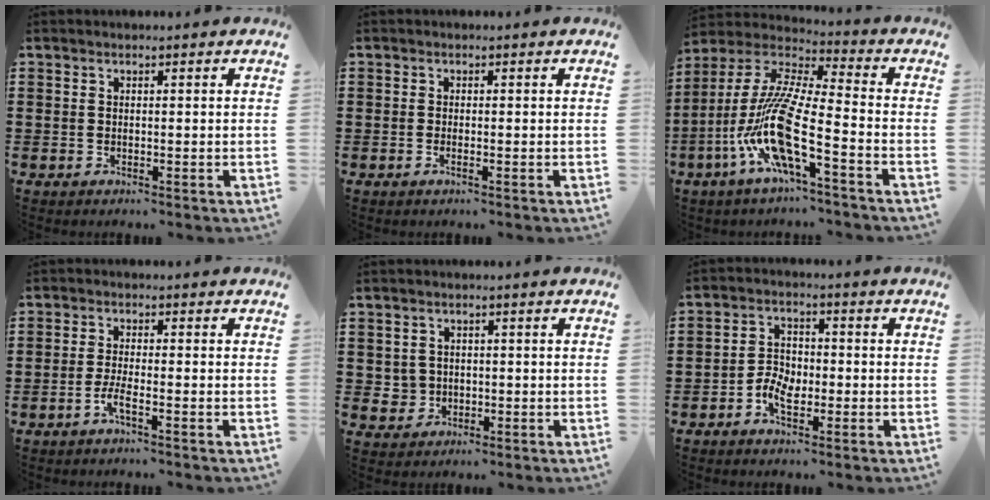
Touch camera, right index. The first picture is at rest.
{"total": 0.6, "force": [-0.2, 0.0, 0.5], "torque": [-0.011, -0.003, -0.003]}
{"total": 13.2, "force": [-6.3, 1.9, 11.4], "torque": [-0.257, -0.023, -0.130]}
{"total": 2.6, "force": [-1.4, 0.1, 2.2], "torque": [-0.052, -0.005, -0.031]}
{"total": 2.1, "force": [-0.1, 2.1, 0.3], "torque": [-0.016, 0.007, -0.005]}
{"total": 4.0, "force": [-1.8, 2.2, 2.7], "torque": [-0.066, -0.002, -0.038]}